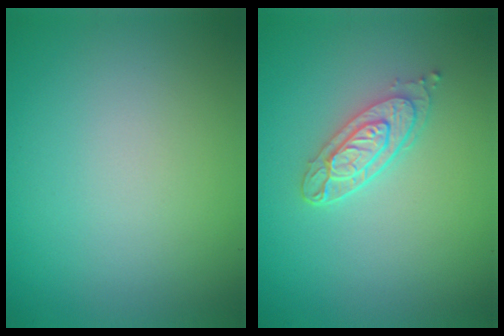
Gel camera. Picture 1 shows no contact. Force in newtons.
{"total": 3.2, "press": 2.6, "slide": 1.9}